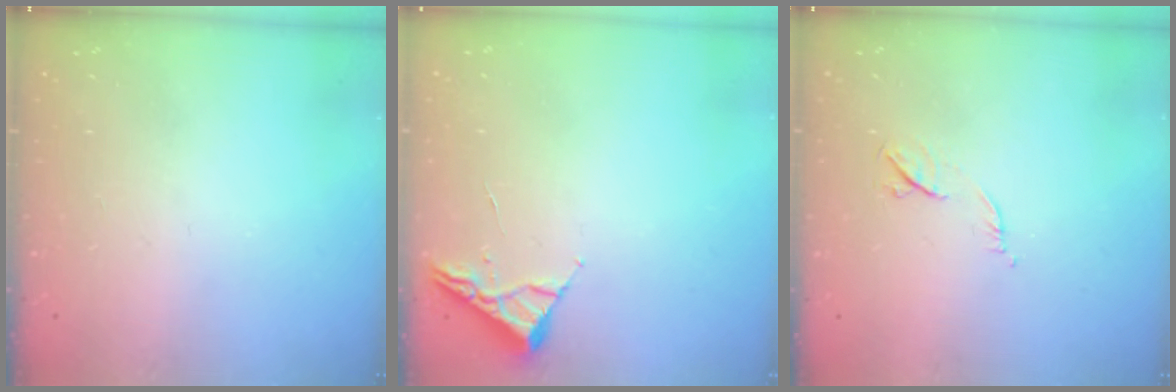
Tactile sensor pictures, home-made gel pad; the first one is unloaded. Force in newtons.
{"total": 2.6, "press": 2.6, "slide": 0.3}
{"total": 6.2, "press": 6.1, "slide": 1.1}